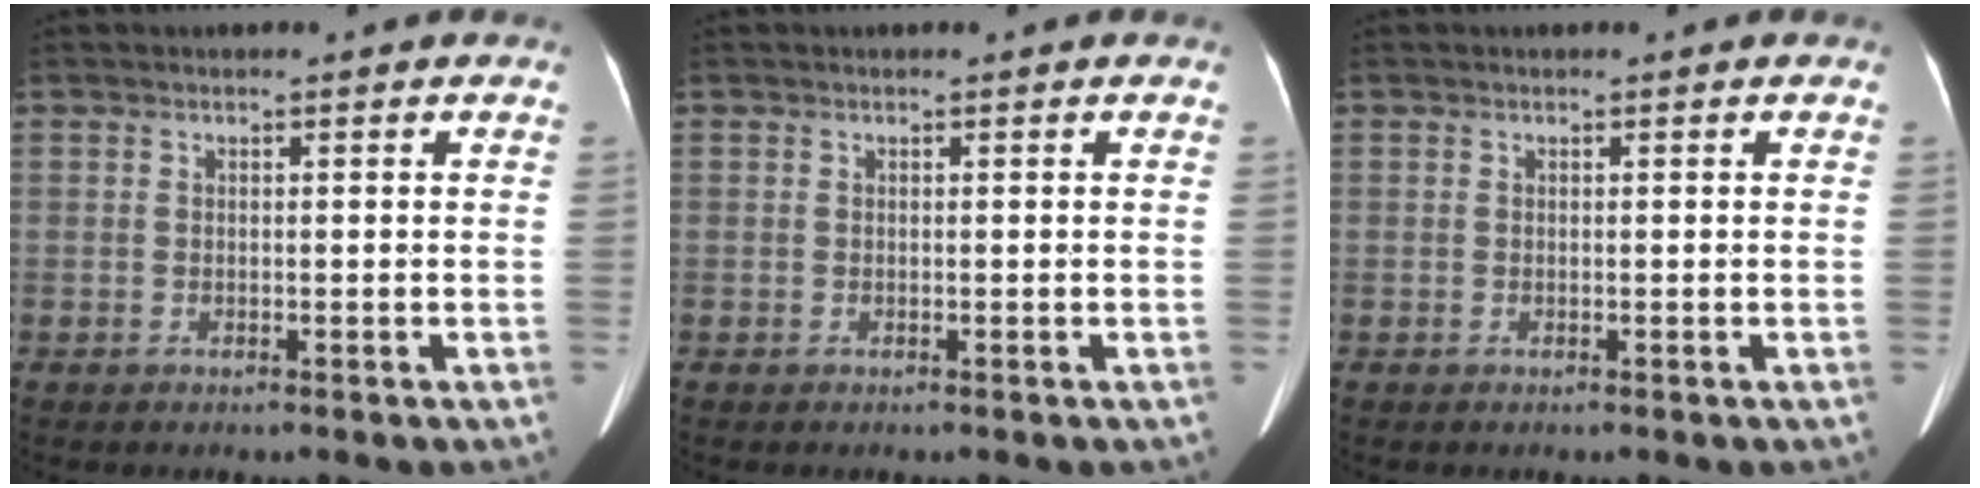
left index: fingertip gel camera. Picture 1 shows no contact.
{"total": 0.0}
{"total": 0.0}